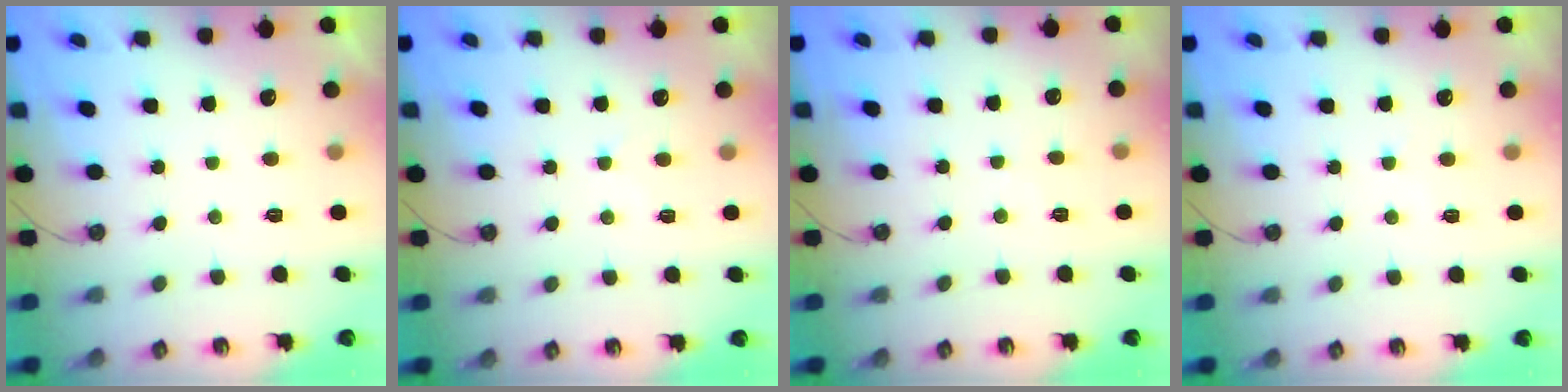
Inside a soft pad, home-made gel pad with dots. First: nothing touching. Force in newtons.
{"total": 5.0, "press": 4.9, "slide": 0.6}
{"total": 4.1, "press": 4.0, "slide": 0.6}
{"total": 3.4, "press": 3.3, "slide": 0.5}